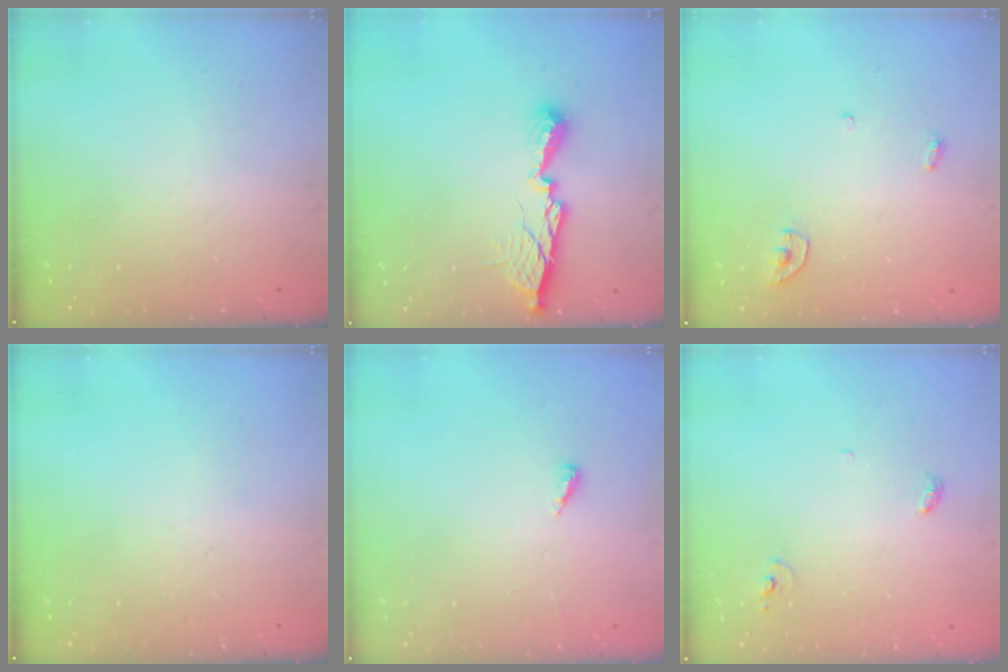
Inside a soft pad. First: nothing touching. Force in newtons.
{"total": 11.0, "press": 11.0, "slide": 0.4}
{"total": 3.8, "press": 3.8, "slide": 0.3}
{"total": 0.0}
{"total": 2.8, "press": 2.8, "slide": 0.2}
{"total": 3.4, "press": 3.4, "slide": 0.2}